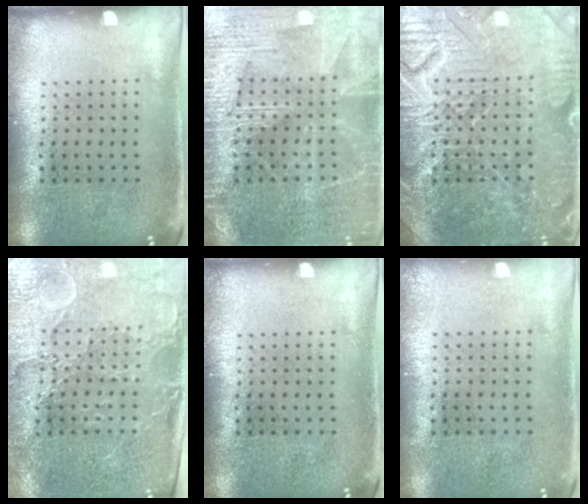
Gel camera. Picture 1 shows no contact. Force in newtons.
{"total": 3.6, "press": 3.5, "slide": 0.6}
{"total": 7.1, "press": 7.1, "slide": 1.0}
{"total": 3.5, "press": 3.2, "slide": 1.3}
{"total": 0.0}
{"total": 0.0}